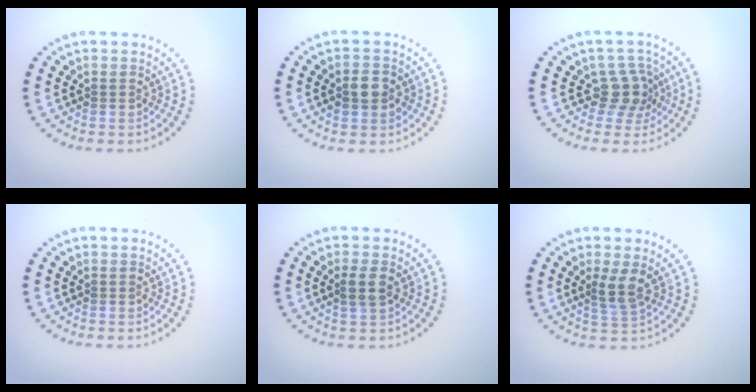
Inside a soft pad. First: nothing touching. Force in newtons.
{"total": 2.5, "press": 2.5, "slide": 0.3}
{"total": 2.7, "press": 2.0, "slide": 1.8}
{"total": 0.0}
{"total": 1.8, "press": 1.7, "slide": 0.7}
{"total": 2.2, "press": 1.7, "slide": 1.5}